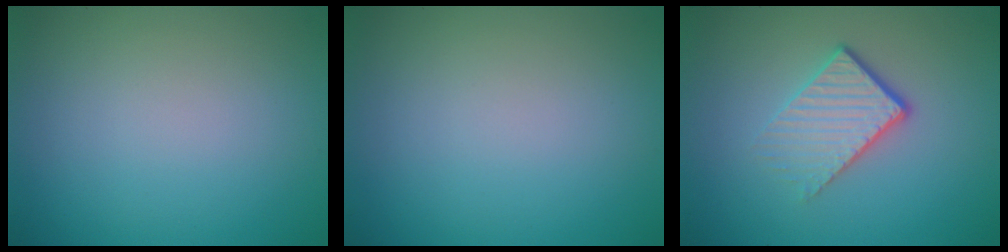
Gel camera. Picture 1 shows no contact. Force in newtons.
{"total": 0.0}
{"total": 4.1, "press": 2.6, "slide": 3.1}